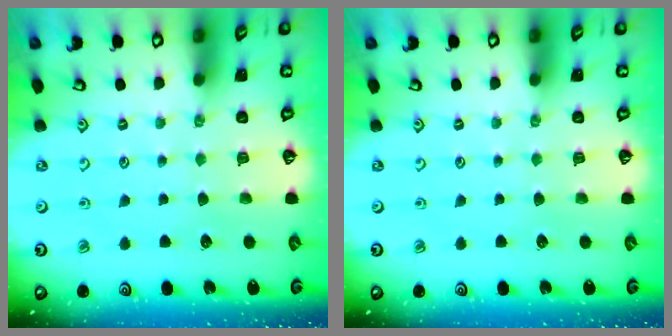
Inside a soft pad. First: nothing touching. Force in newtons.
{"total": 0.0}